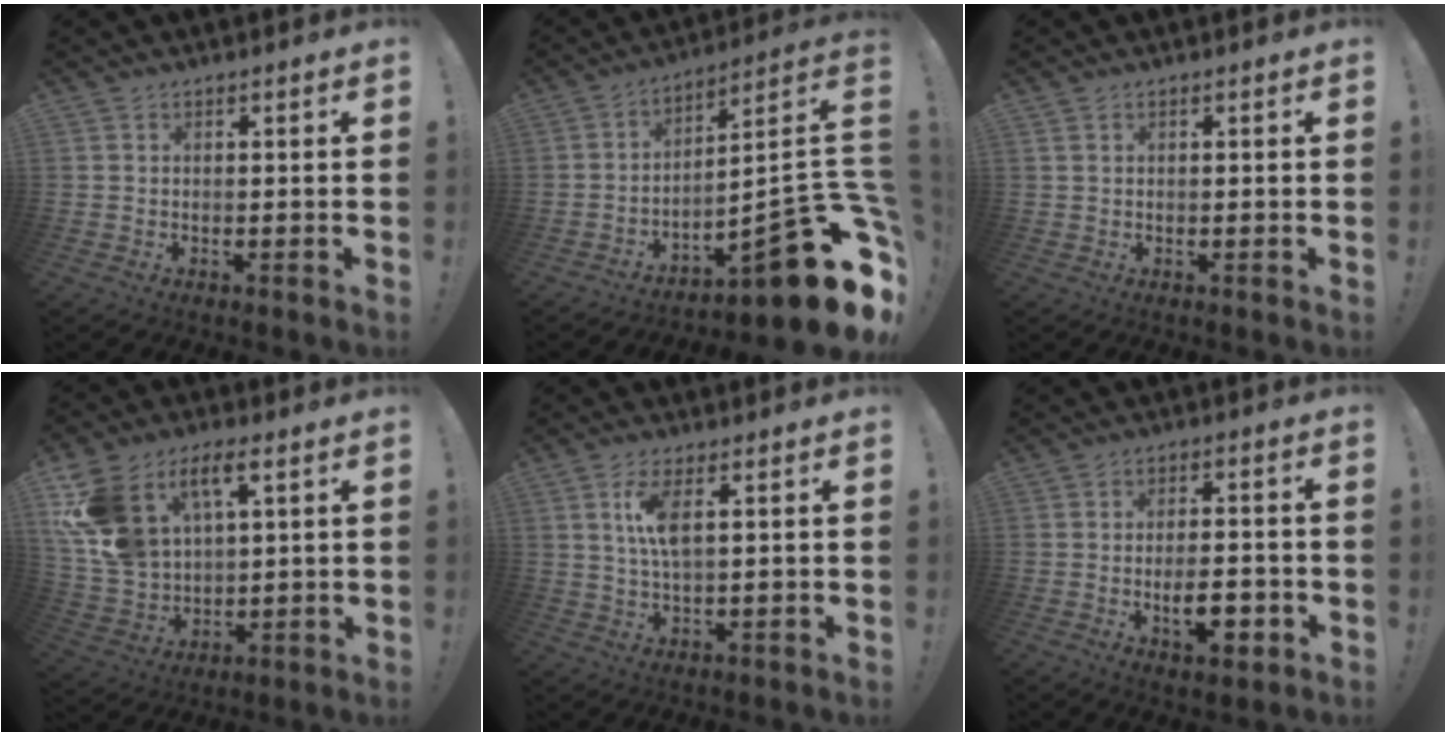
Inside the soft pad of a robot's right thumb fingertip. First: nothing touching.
{"total": 18.7, "force": [-9.4, 4.0, 15.7], "torque": [-0.180, 0.023, -0.152]}
{"total": 0.8, "force": [0.5, 0.5, 0.4], "torque": [-0.012, 0.003, 0.010]}
{"total": 15.0, "force": [7.1, 9.5, 9.3], "torque": [-0.195, -0.032, 0.132]}
{"total": 7.5, "force": [2.4, 2.3, 6.8], "torque": [-0.124, -0.011, 0.038]}
{"total": 8.9, "force": [-2.9, 3.8, 7.4], "torque": [-0.109, 0.006, -0.048]}